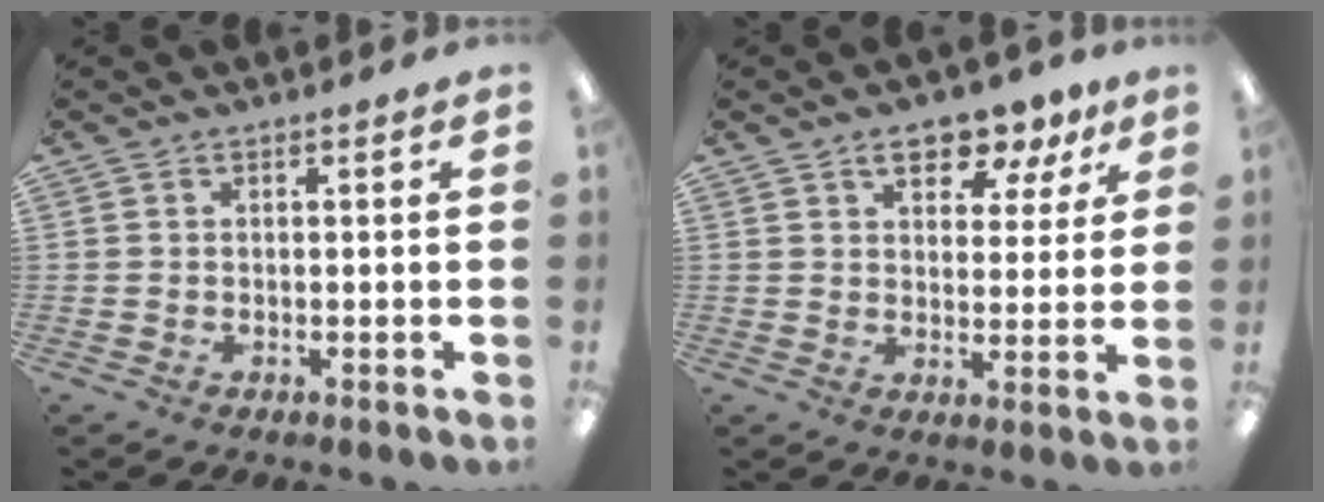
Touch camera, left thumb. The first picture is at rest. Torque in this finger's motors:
{"motor_torque": [1.19, 0.87, 0.71, -0.99, 0.08]}